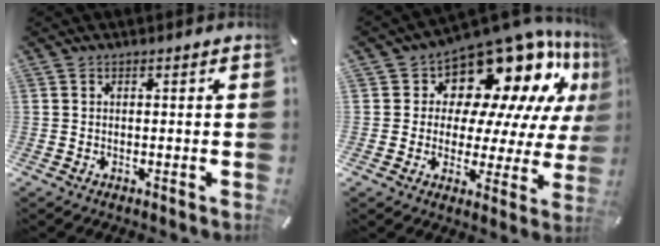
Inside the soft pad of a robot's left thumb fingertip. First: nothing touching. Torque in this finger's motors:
{"motor_torque": [2.12, 2.11, 1.70, -1.08, 0.16]}